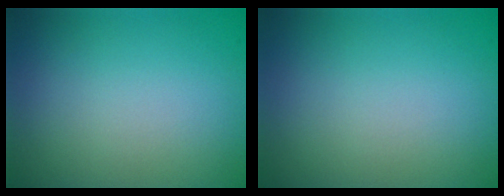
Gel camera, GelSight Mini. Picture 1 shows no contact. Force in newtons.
{"total": 0.0}